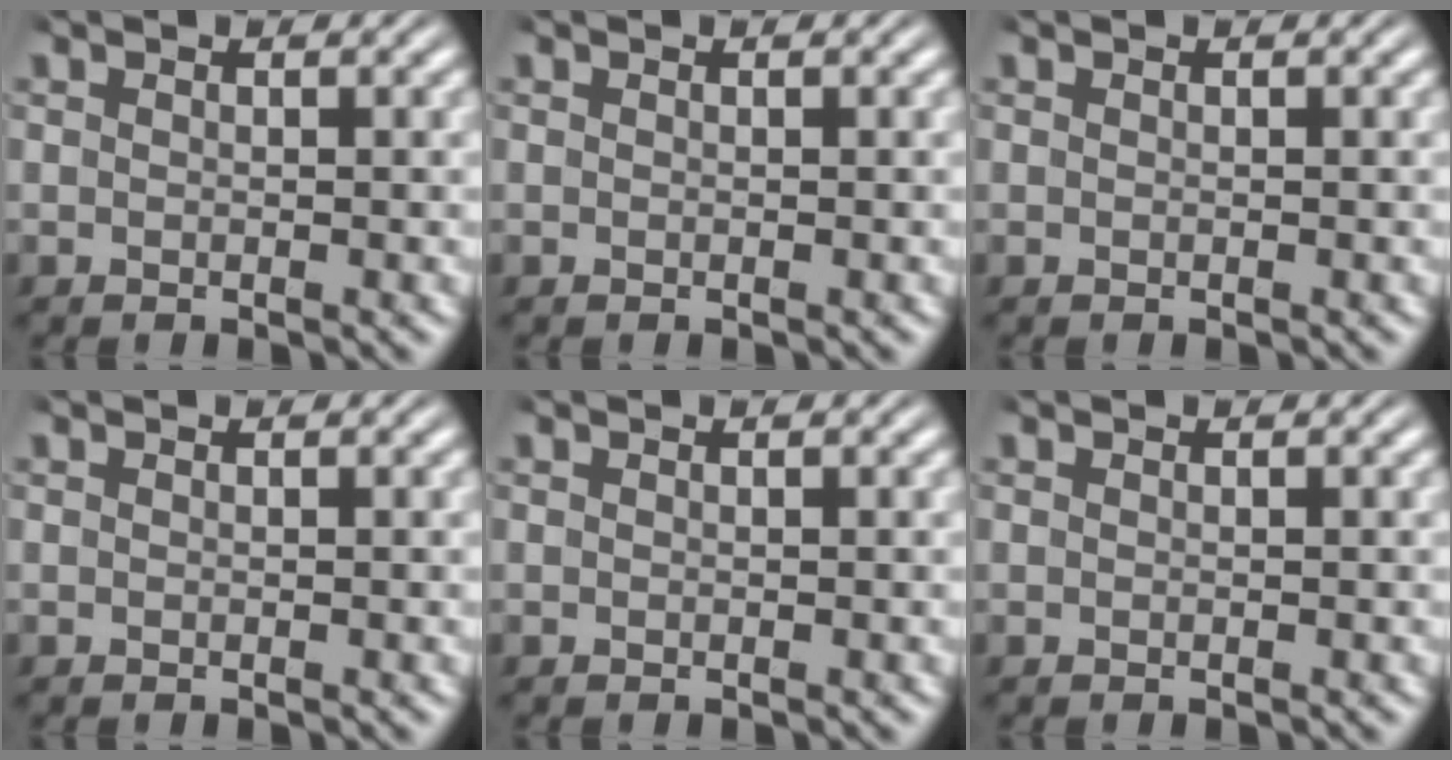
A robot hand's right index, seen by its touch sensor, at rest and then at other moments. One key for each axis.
{"total": 0.0}
{"total": 0.0}
{"total": 0.0}
{"total": 0.0}
{"total": 0.0}